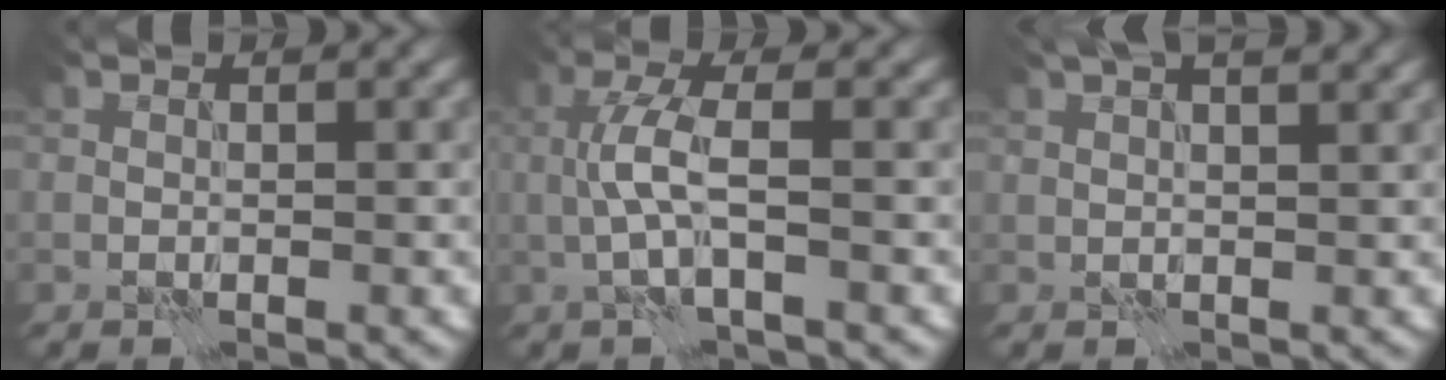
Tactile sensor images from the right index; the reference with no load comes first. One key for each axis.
{"total": 3.4, "fx": -0.1, "fy": 0.6, "fz": 3.4, "tx": -0.072, "ty": 0.003, "tz": -0.005}
{"total": 7.1, "fx": 4.8, "fy": 2.8, "fz": 4.5, "tx": -0.047, "ty": 0.042, "tz": 0.043}